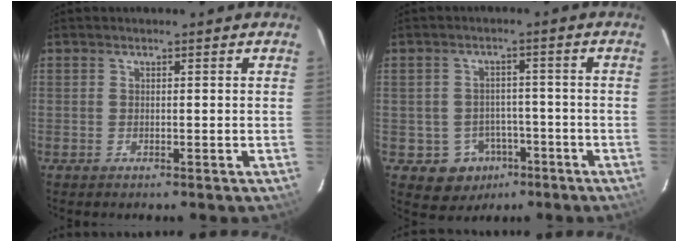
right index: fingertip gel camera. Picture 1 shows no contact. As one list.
[{"total": 7.1, "force": [-3.5, 6.1, 1.0], "torque": [-0.030, 0.027, -0.031]}]